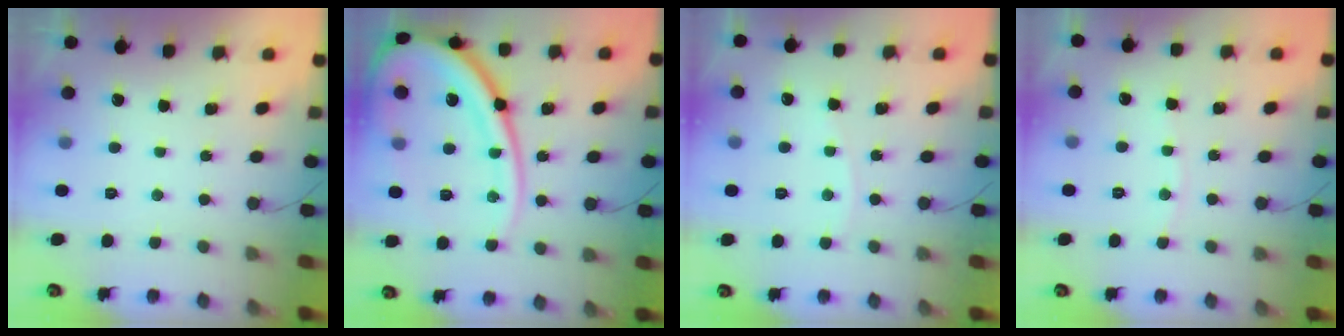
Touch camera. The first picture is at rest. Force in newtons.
{"total": 25.0, "press": 24.9, "slide": 2.8}
{"total": 4.0, "press": 3.9, "slide": 0.6}
{"total": 2.9, "press": 2.8, "slide": 0.4}